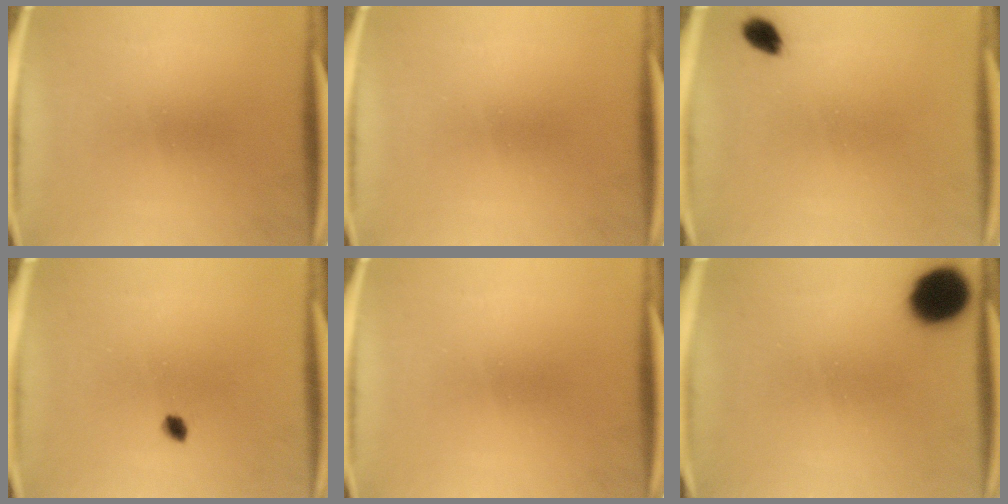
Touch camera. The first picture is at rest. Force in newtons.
{"total": 0.0}
{"total": 2.6}
{"total": 1.5}
{"total": 0.0}
{"total": 12.0}